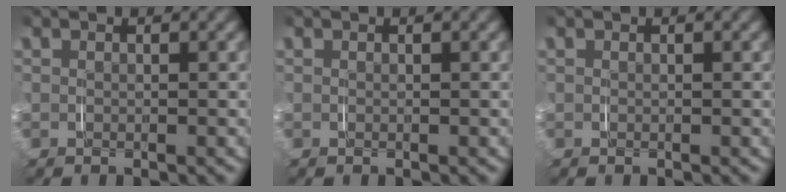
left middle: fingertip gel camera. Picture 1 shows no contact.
{"total": 0.0}
{"total": 0.0}